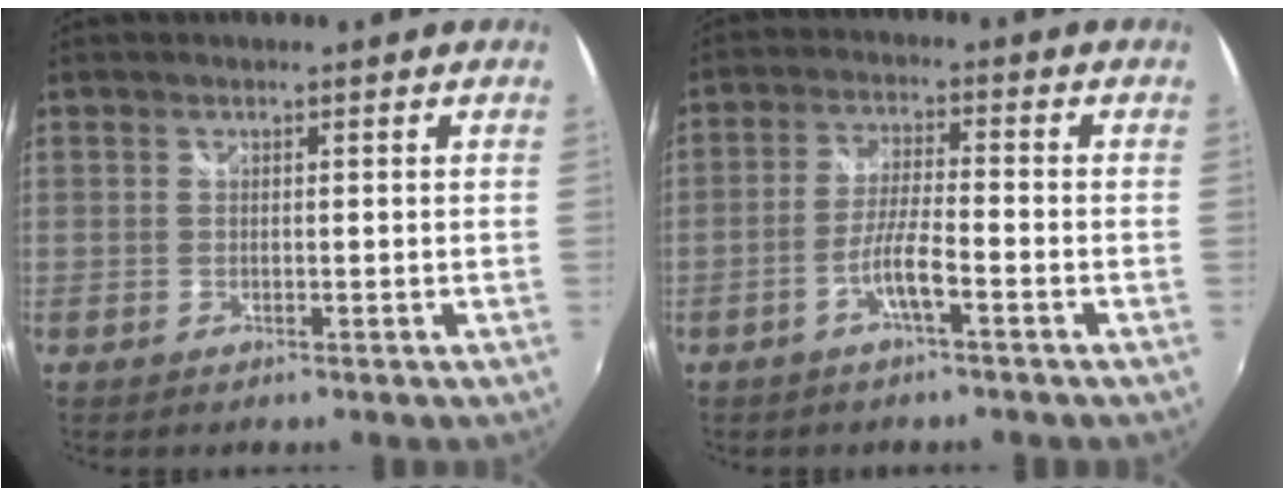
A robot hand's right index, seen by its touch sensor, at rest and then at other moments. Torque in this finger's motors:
{"motor_torque": [0.61, -0.54, 0.34, 0.10]}